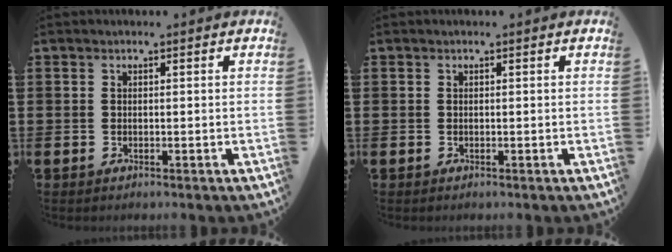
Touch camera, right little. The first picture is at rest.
{"total": 0.0}